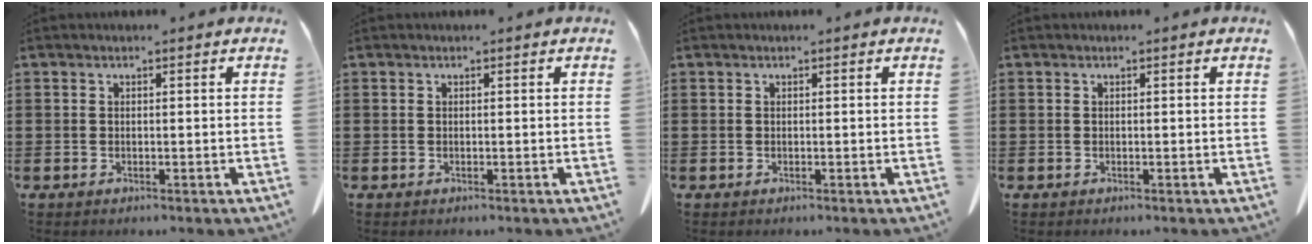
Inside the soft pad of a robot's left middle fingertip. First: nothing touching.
{"total": 0.0}
{"total": 0.0}
{"total": 0.0}